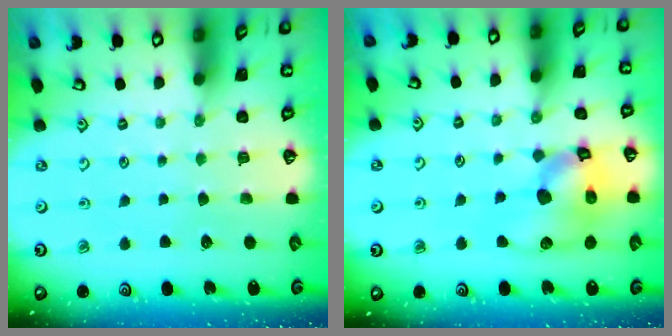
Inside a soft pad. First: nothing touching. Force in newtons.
{"total": 17.5, "press": 17.3, "slide": 2.6}